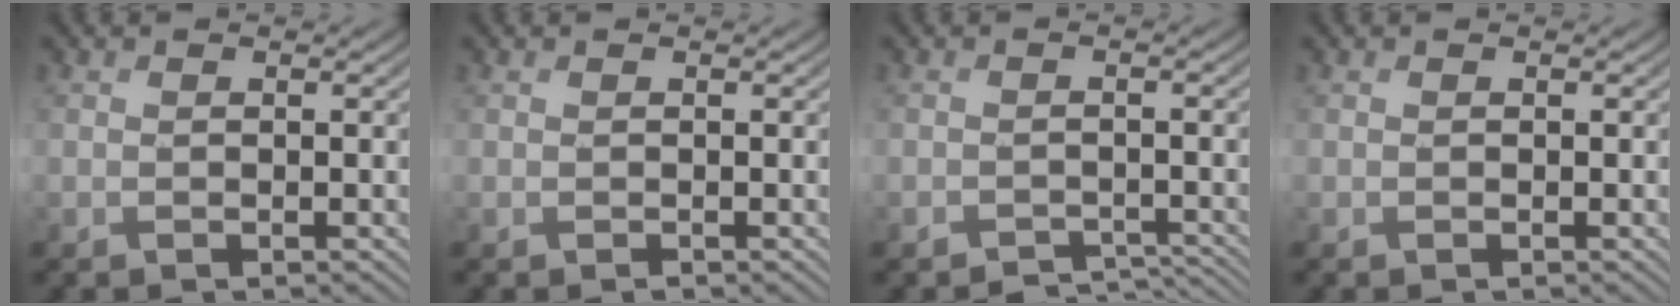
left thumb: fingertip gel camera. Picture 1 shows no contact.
{"total": 0.0}
{"total": 2.8, "force": [-2.7, 0.6, 0.7], "torque": [-0.008, -0.004, -0.043]}
{"total": 0.0}